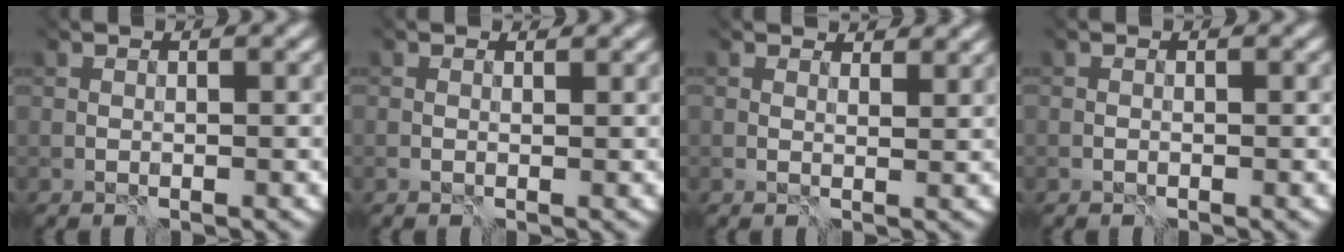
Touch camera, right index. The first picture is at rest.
{"total": 0.0}
{"total": 2.7, "force": [2.5, 0.6, 0.9], "torque": [-0.010, -0.001, 0.039]}
{"total": 1.3, "force": [-1.1, -0.5, -0.6], "torque": [0.007, -0.002, -0.012]}